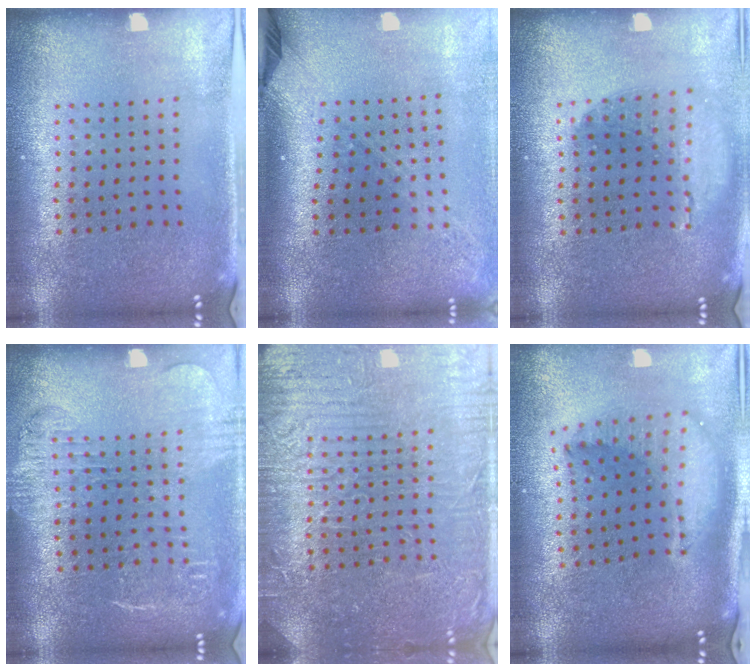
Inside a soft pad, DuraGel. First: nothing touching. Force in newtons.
{"total": 2.2, "press": 1.6, "slide": 1.5}
{"total": 1.1, "press": 1.1, "slide": 0.2}
{"total": 1.7, "press": 1.5, "slide": 0.8}
{"total": 7.3, "press": 7.2, "slide": 1.0}
{"total": 2.1, "press": 1.6, "slide": 1.3}